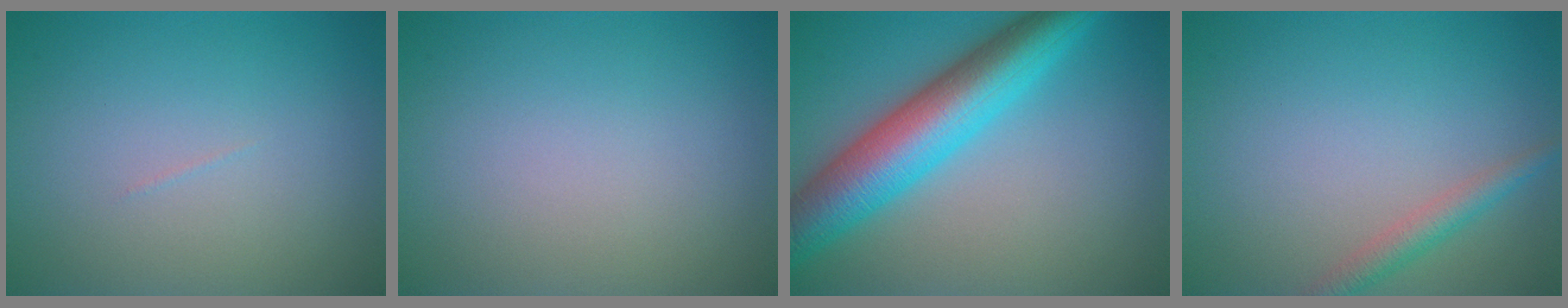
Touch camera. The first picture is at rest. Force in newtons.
{"total": 0.0}
{"total": 9.0, "press": 9.0, "slide": 0.0}
{"total": 2.2, "press": 2.2, "slide": 0.0}